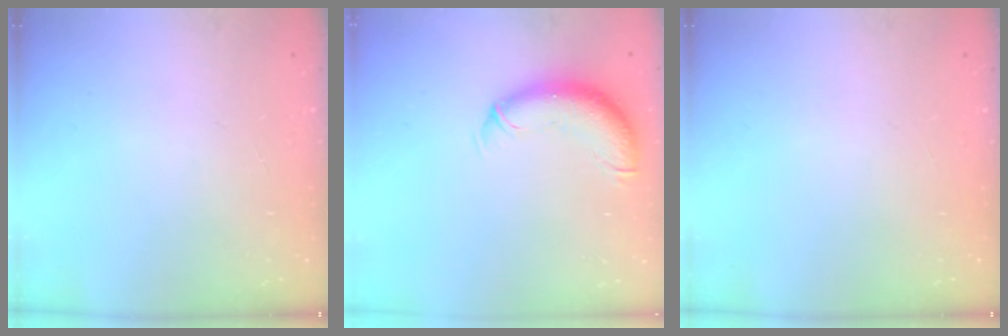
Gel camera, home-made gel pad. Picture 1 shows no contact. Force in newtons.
{"total": 10.9, "press": 10.6, "slide": 2.3}
{"total": 0.0}